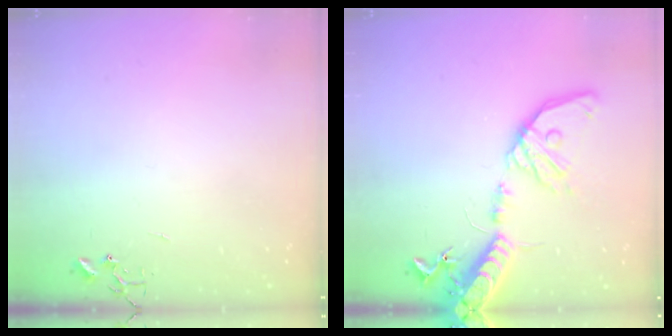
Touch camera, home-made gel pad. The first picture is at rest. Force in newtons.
{"total": 19.5, "press": 19.2, "slide": 3.6}